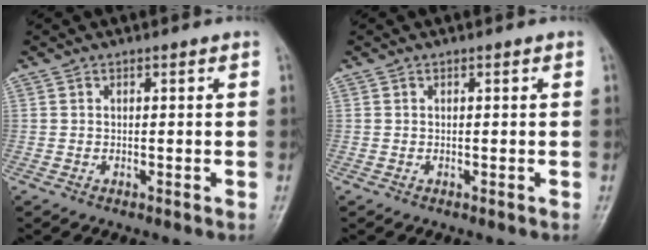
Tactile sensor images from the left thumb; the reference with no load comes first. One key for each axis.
{"total": 0.0}